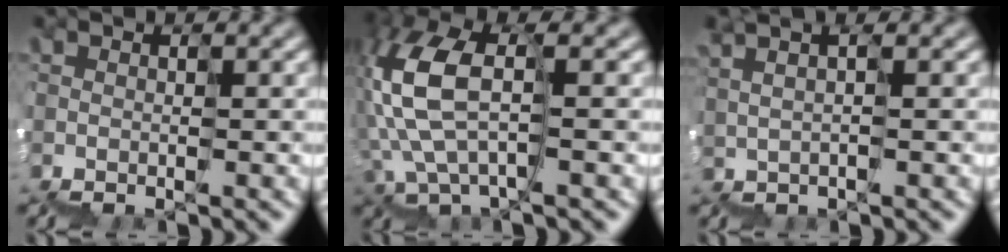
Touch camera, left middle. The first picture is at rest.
{"total": 5.1, "force": [1.2, 1.9, 4.5], "torque": [-0.132, 0.029, 0.023]}
{"total": 2.0, "force": [1.3, 0.3, 1.5], "torque": [0.001, 0.023, 0.023]}